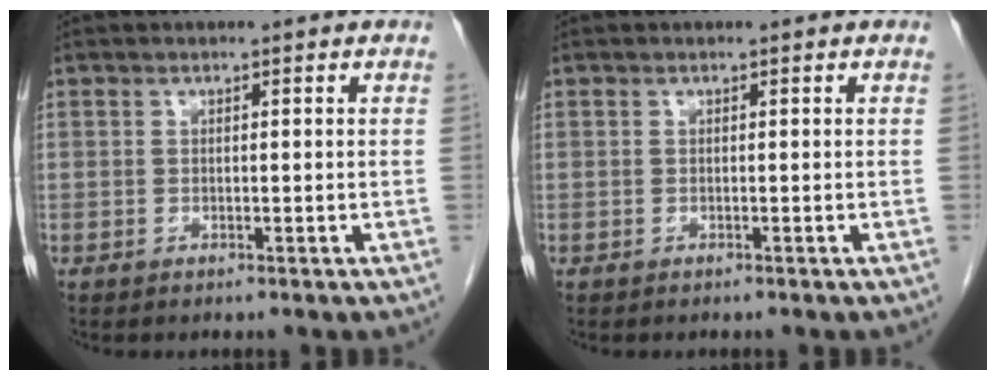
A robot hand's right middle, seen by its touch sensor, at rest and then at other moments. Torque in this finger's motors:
{"motor_torque": [-0.02, 0.00, 0.00, -0.01]}